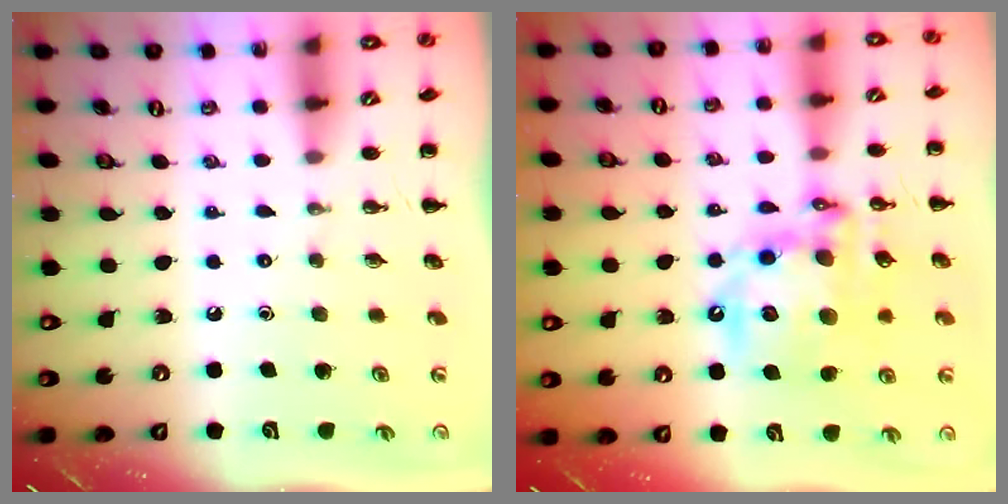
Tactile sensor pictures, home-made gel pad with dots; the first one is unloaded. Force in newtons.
{"total": 17.5, "press": 17.2, "slide": 3.6}